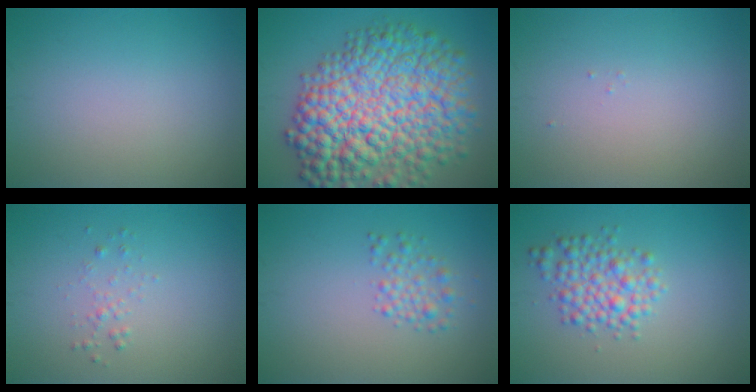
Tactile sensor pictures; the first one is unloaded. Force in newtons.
{"total": 13.9, "press": 13.9, "slide": 0.3}
{"total": 0.0}
{"total": 0.9, "press": 0.9, "slide": 0.0}
{"total": 1.9, "press": 1.9, "slide": 0.0}
{"total": 3.7, "press": 3.7, "slide": 0.1}